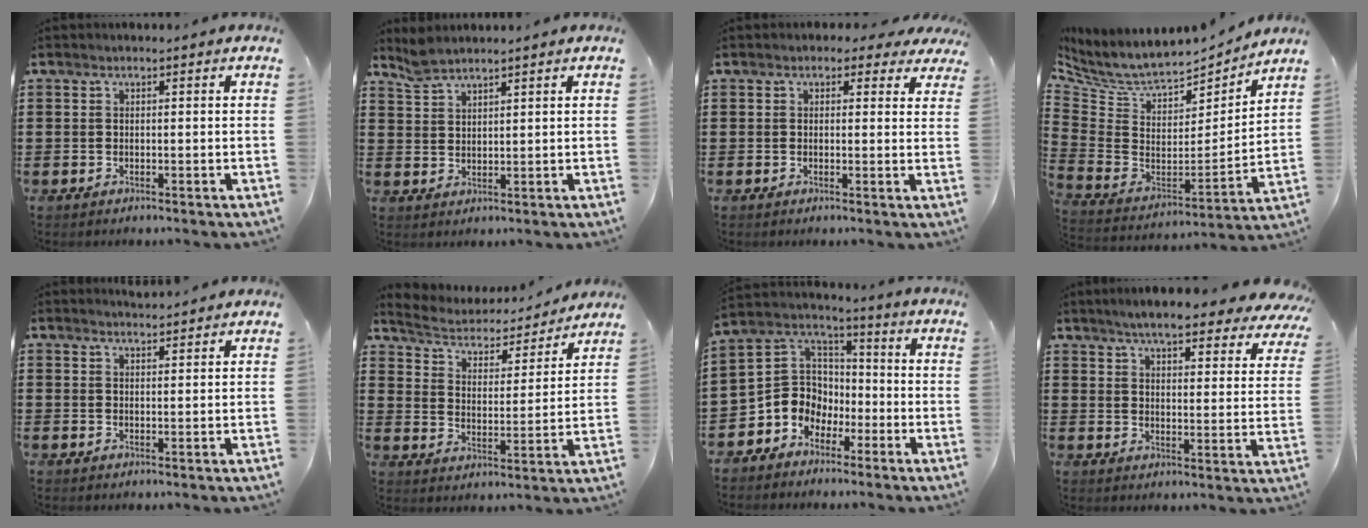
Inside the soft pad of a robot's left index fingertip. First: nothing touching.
{"total": 2.6, "force": [2.5, 0.5, 0.6], "torque": [-0.019, 0.001, 0.048]}
{"total": 1.9, "force": [1.2, 1.2, 0.9], "torque": [-0.008, 0.002, 0.017]}
{"total": 7.2, "force": [6.6, 1.5, 2.3], "torque": [-0.083, -0.055, 0.112]}
{"total": 1.9, "force": [1.9, 0.0, 0.0], "torque": [-0.005, -0.001, 0.037]}
{"total": 3.9, "force": [3.7, 0.8, 0.9], "torque": [-0.040, -0.027, 0.056]}
{"total": 7.2, "force": [-2.9, 6.4, 1.7], "torque": [-0.075, 0.004, -0.063]}
{"total": 6.2, "force": [5.7, 0.1, 2.5], "torque": [-0.063, -0.028, 0.097]}